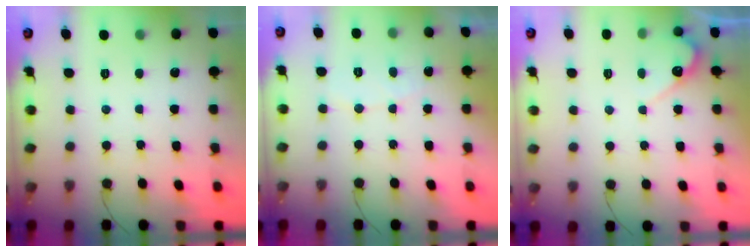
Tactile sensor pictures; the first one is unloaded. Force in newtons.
{"total": 4.5, "press": 4.5, "slide": 0.4}
{"total": 6.3, "press": 6.3, "slide": 0.3}